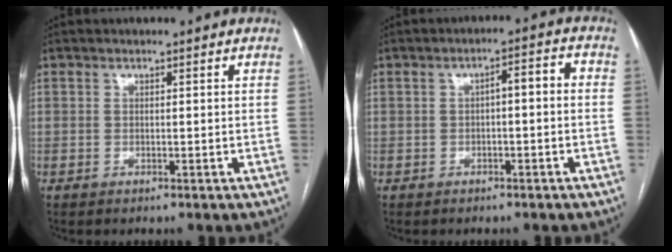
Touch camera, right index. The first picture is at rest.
{"total": 3.8, "force": [-0.3, 1.0, 3.6], "torque": [-0.051, 0.023, -0.005]}